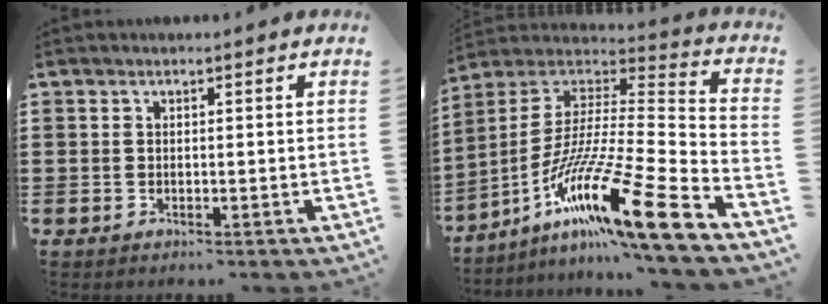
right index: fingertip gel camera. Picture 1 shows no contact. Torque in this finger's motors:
{"motor_torque": [-0.21, 0.23, 0.55, 0.21]}